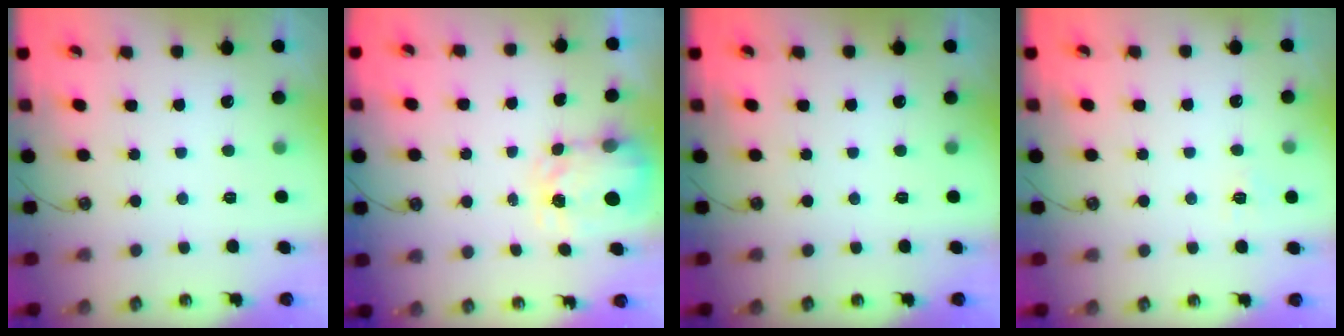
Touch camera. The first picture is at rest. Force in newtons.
{"total": 3.7, "press": 3.7, "slide": 0.5}
{"total": 0.0}
{"total": 4.8, "press": 4.8, "slide": 0.6}